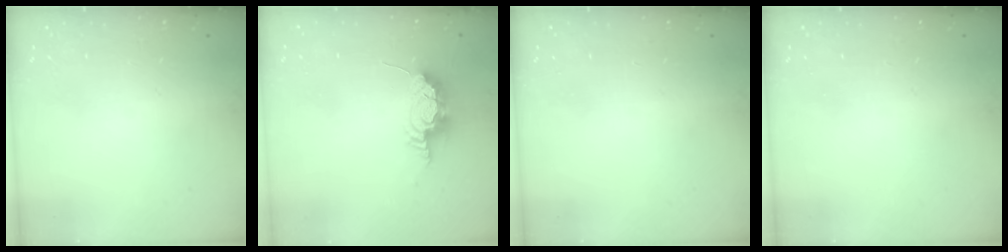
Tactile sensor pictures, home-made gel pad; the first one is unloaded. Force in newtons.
{"total": 15.1, "press": 10.5, "slide": 10.8}
{"total": 0.0}
{"total": 0.0}